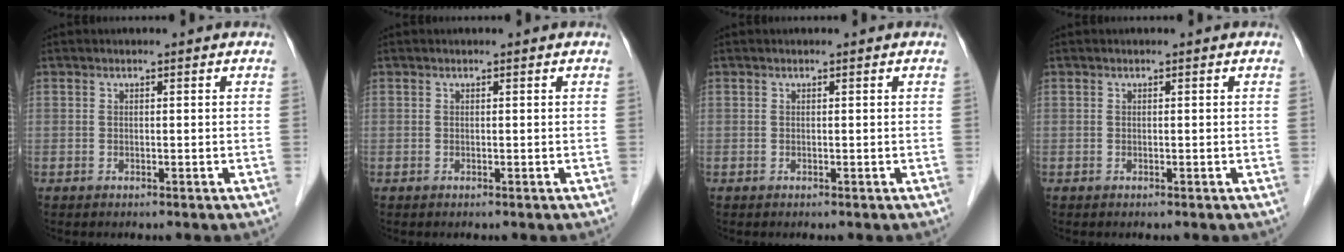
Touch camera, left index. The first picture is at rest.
{"total": 0.0}
{"total": 0.0}
{"total": 0.0}